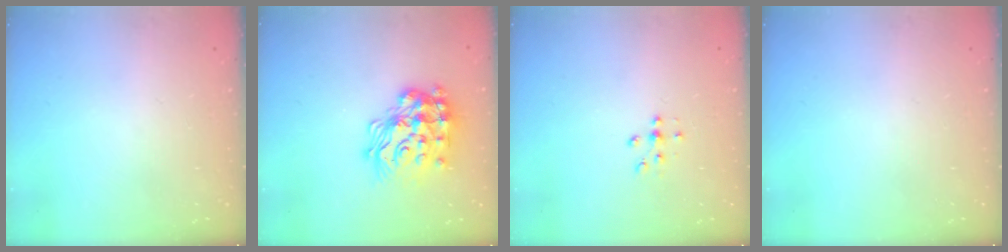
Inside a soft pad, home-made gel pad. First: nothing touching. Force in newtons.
{"total": 22.7, "press": 22.7, "slide": 1.7}
{"total": 5.5, "press": 5.4, "slide": 1.1}
{"total": 0.0}